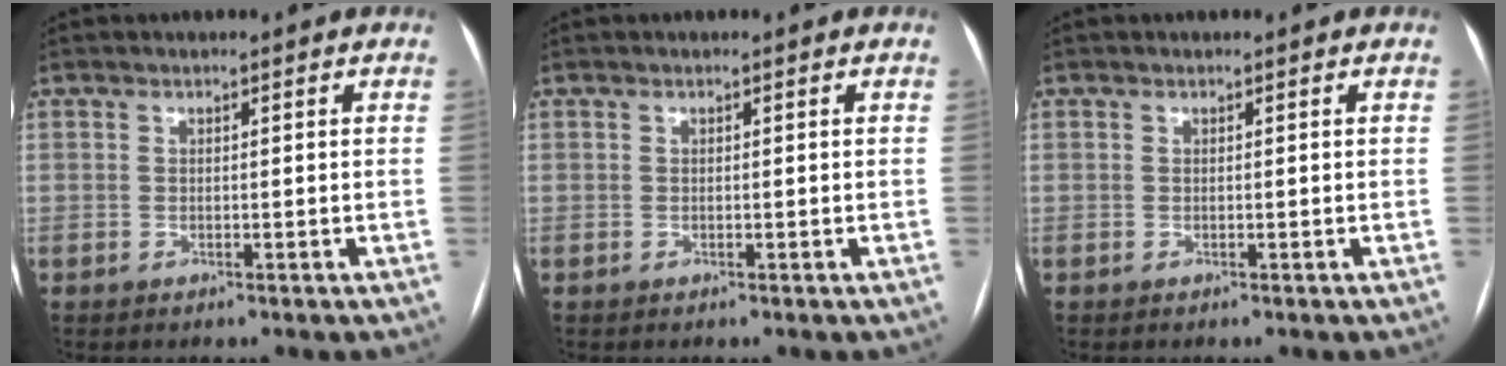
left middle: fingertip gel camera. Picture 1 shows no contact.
{"total": 0.0}
{"total": 0.0}